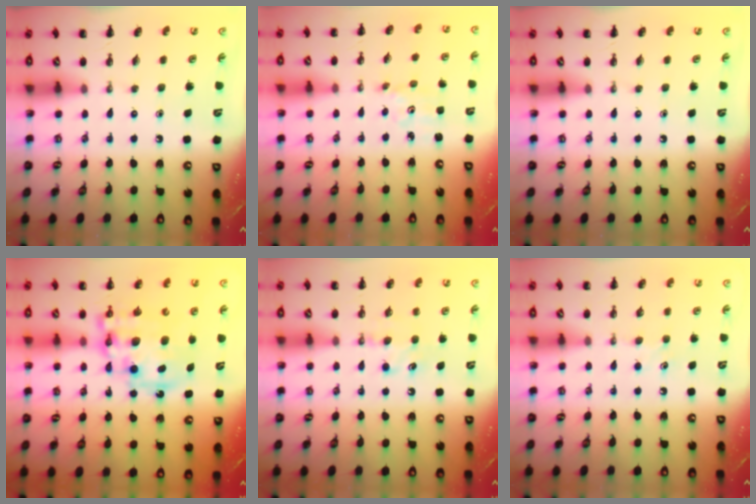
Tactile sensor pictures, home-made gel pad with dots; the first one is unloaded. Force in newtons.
{"total": 2.1, "press": 2.0, "slide": 0.6}
{"total": 0.0}
{"total": 15.0, "press": 14.6, "slide": 3.1}
{"total": 7.1, "press": 6.9, "slide": 1.6}
{"total": 4.6, "press": 4.4, "slide": 1.4}